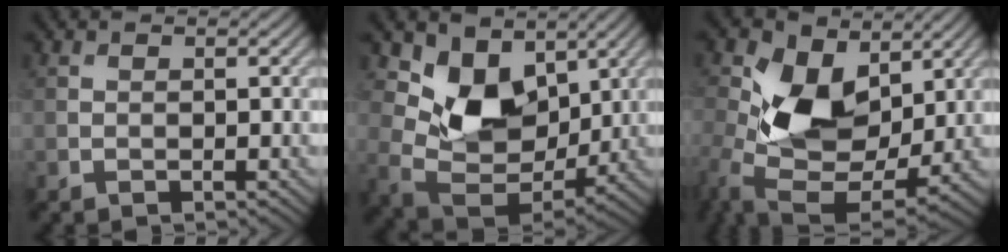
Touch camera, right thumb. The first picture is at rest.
{"total": 10.2, "force": [4.6, 6.8, 6.0], "torque": [-0.129, -0.021, 0.083]}
{"total": 13.0, "force": [2.3, 8.6, 9.5], "torque": [-0.217, -0.013, 0.040]}